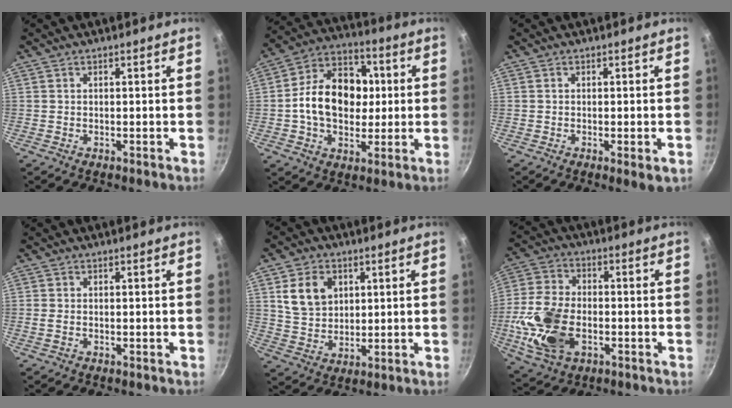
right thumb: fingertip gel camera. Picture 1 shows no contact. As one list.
[{"total": 16.4, "force": [0.4, 11.9, 11.3], "torque": [-0.157, 0.025, 0.003]}, {"total": 2.8, "force": [-0.8, 0.6, 2.6], "torque": [-0.039, -0.009, -0.010]}, {"total": 1.5, "force": [-0.4, 0.9, 1.1], "torque": [-0.031, -0.001, -0.007]}, {"total": 9.4, "force": [3.2, 7.1, 5.2], "torque": [-0.070, -0.011, 0.068]}, {"total": 15.8, "force": [-3.7, 9.8, 11.9], "torque": [-0.243, 0.008, -0.067]}]